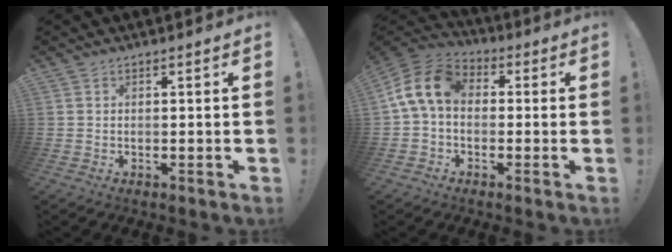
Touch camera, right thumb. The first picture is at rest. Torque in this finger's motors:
{"motor_torque": [0.92, 0.83, 1.52, -0.24, 0.07]}